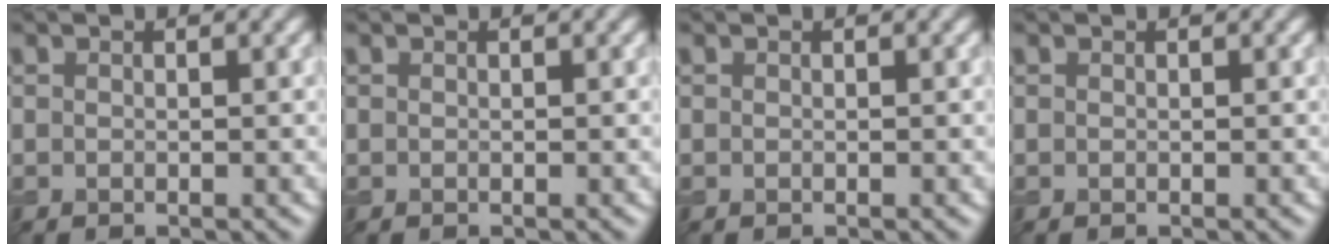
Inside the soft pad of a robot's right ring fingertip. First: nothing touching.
{"total": 0.0}
{"total": 0.0}
{"total": 0.0}